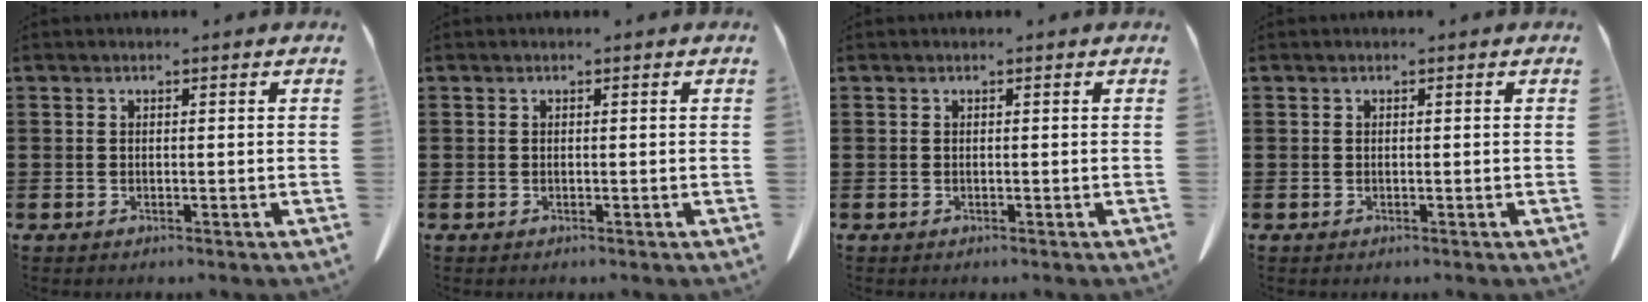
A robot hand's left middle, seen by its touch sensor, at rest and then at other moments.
{"total": 0.0}
{"total": 0.0}
{"total": 0.0}